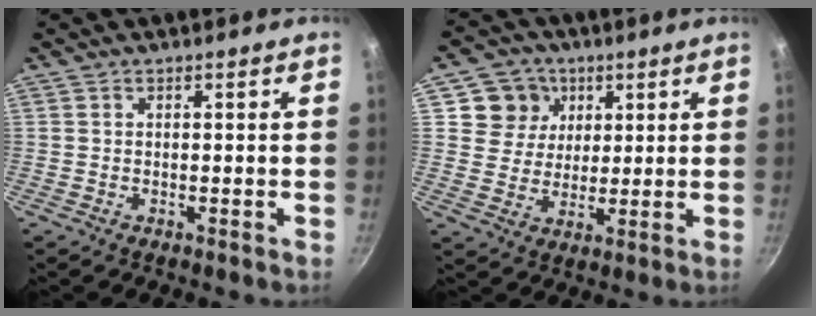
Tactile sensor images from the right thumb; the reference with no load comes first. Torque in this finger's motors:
{"motor_torque": [-0.05, 1.02, 0.06, -0.27, -0.03]}